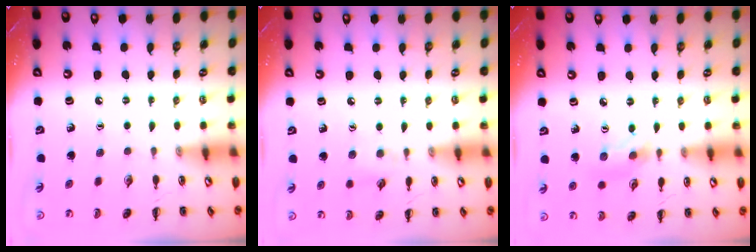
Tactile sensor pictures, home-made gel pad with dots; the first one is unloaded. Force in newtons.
{"total": 5.3, "press": 4.9, "slide": 2.0}
{"total": 2.8, "press": 2.7, "slide": 0.9}